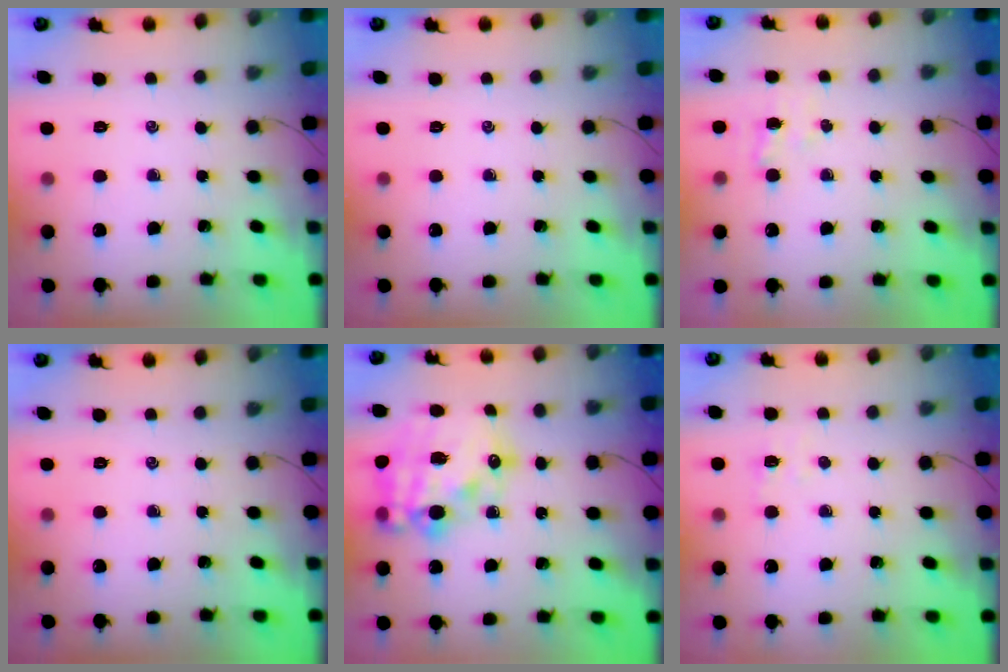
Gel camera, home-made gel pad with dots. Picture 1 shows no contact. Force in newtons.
{"total": 0.0}
{"total": 3.4, "press": 3.3, "slide": 0.9}
{"total": 0.0}
{"total": 19.2, "press": 18.8, "slide": 4.0}
{"total": 2.9, "press": 2.8, "slide": 0.8}